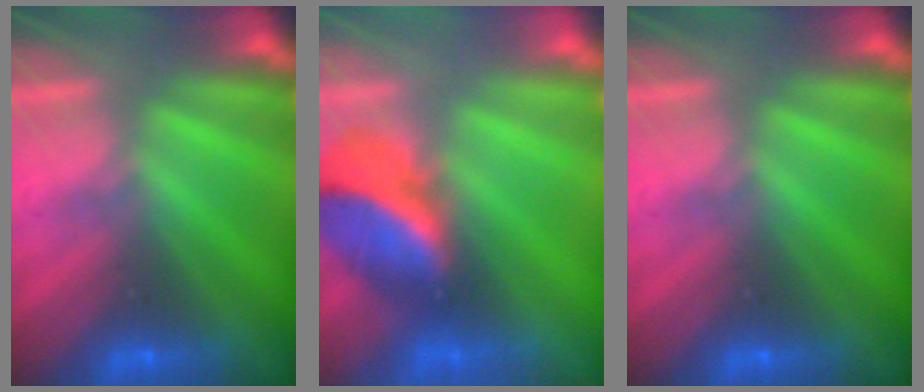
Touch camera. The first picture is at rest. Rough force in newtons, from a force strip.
{"total": 2.5}
{"total": 0.0}